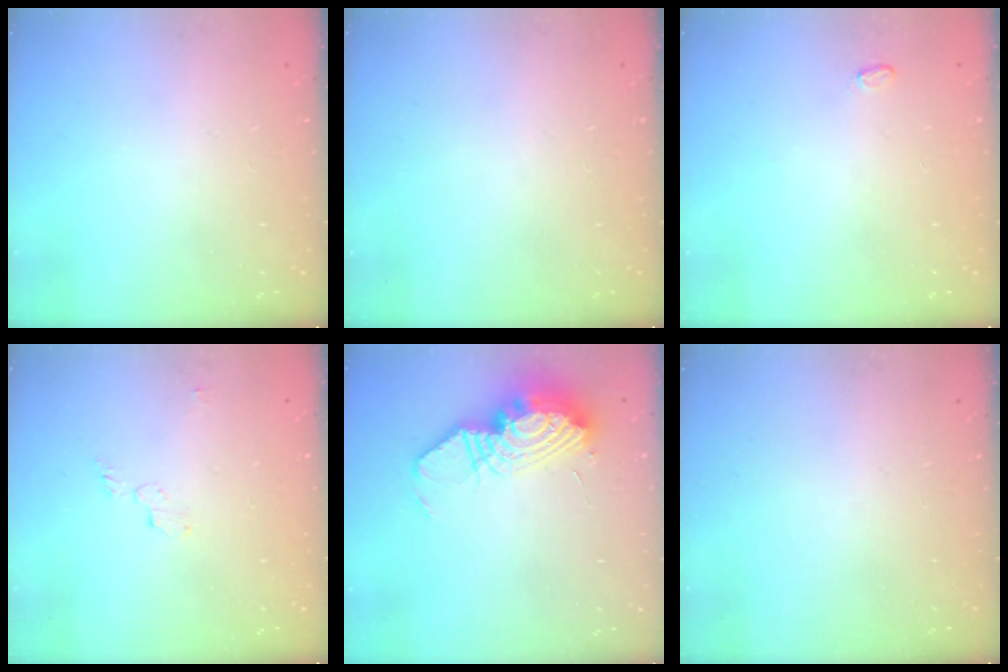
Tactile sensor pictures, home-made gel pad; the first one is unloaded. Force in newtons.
{"total": 0.0}
{"total": 2.6, "press": 2.6, "slide": 0.3}
{"total": 3.5, "press": 3.5, "slide": 0.2}
{"total": 17.0, "press": 15.4, "slide": 7.2}
{"total": 0.0}